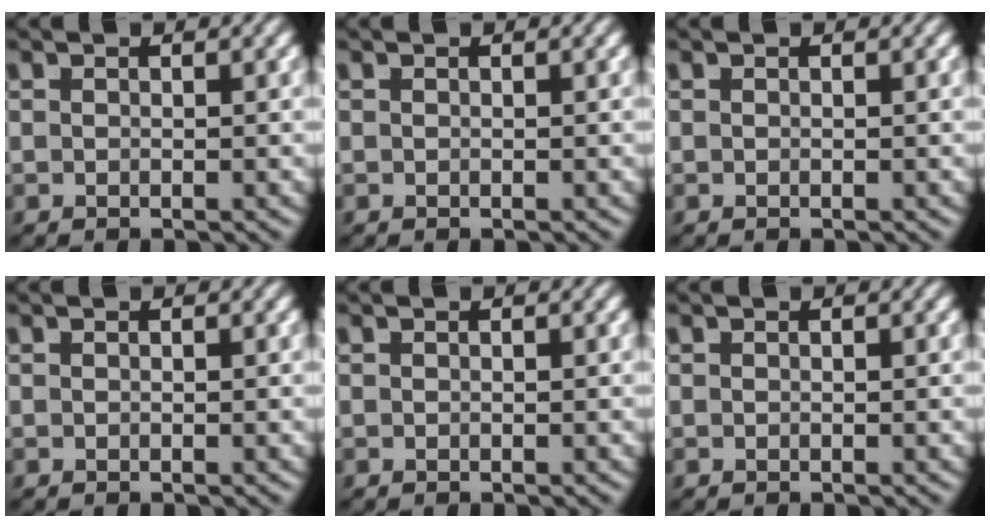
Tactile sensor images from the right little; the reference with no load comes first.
{"total": 0.0}
{"total": 0.0}
{"total": 0.0}
{"total": 0.0}
{"total": 0.0}